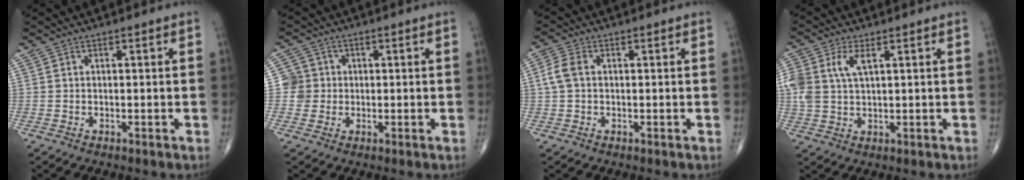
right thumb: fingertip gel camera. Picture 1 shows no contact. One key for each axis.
{"total": 3.9, "fx": 0.1, "fy": 3.9, "fz": 0.1, "tx": 0.031, "ty": 0.009, "tz": -0.003}
{"total": 3.8, "fx": 0.4, "fy": 2.5, "fz": 2.8, "tx": -0.073, "ty": 0.011, "tz": 0.003}
{"total": 7.2, "fx": 2.5, "fy": 3.8, "fz": 5.6, "tx": -0.135, "ty": 0.005, "tz": 0.052}